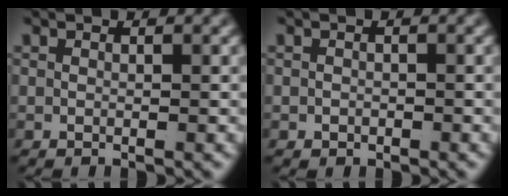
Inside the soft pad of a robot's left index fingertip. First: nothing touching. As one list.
[{"total": 0.8, "force": [-0.6, 0.5, 0.1], "torque": [-0.005, -0.013, -0.001]}]